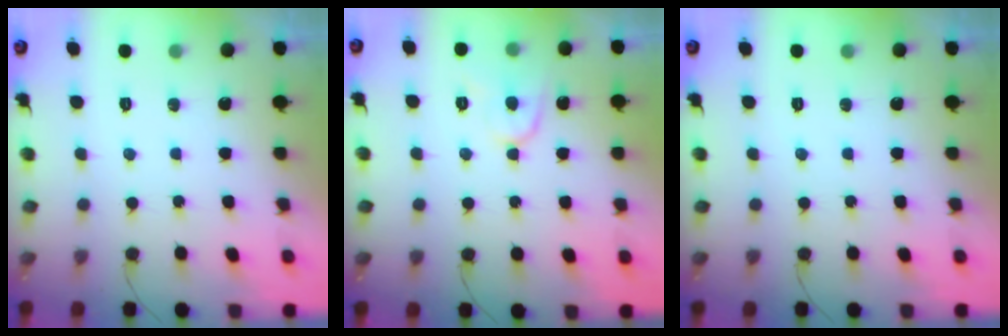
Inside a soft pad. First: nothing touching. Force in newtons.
{"total": 8.0, "press": 7.9, "slide": 0.9}
{"total": 0.0}